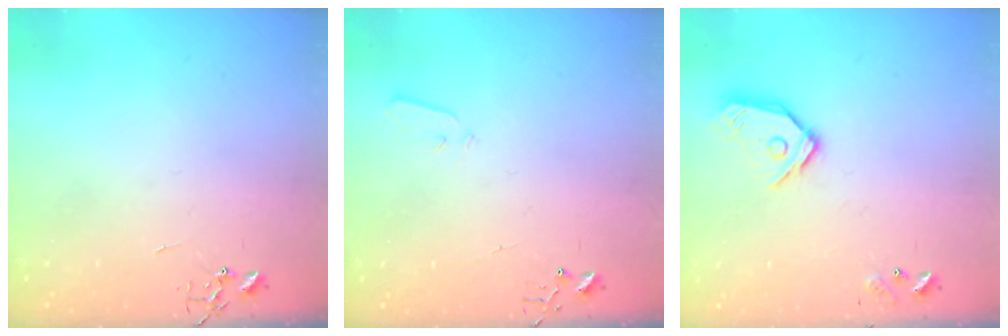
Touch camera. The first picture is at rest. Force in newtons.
{"total": 3.4, "press": 3.3, "slide": 0.5}
{"total": 12.1, "press": 12.0, "slide": 1.5}